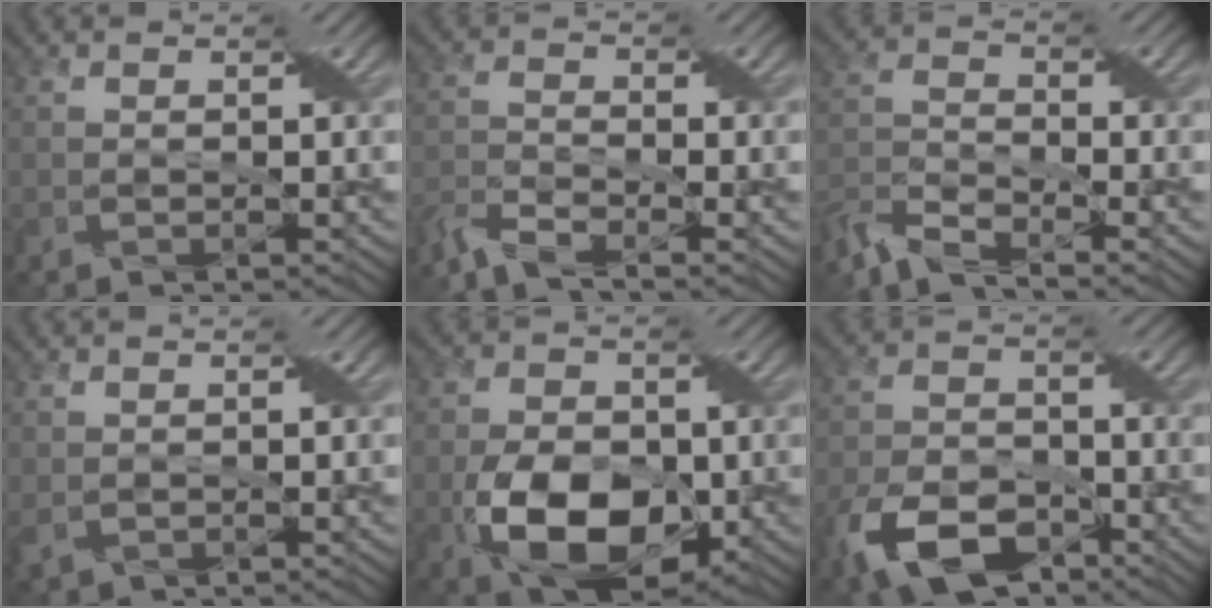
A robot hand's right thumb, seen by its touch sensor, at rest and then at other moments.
{"total": 5.3, "force": [-4.4, 1.1, 2.8], "torque": [-0.066, -0.008, -0.098]}
{"total": 6.8, "force": [-5.7, 1.6, 3.2], "torque": [-0.077, -0.011, -0.127]}
{"total": 1.7, "force": [0.1, 1.3, 1.1], "torque": [-0.032, -0.004, 0.006]}
{"total": 11.4, "force": [-3.0, 7.2, 8.3], "torque": [-0.164, -0.022, -0.051]}
{"total": 10.4, "force": [-6.1, 5.6, 6.2], "torque": [-0.139, -0.019, -0.118]}